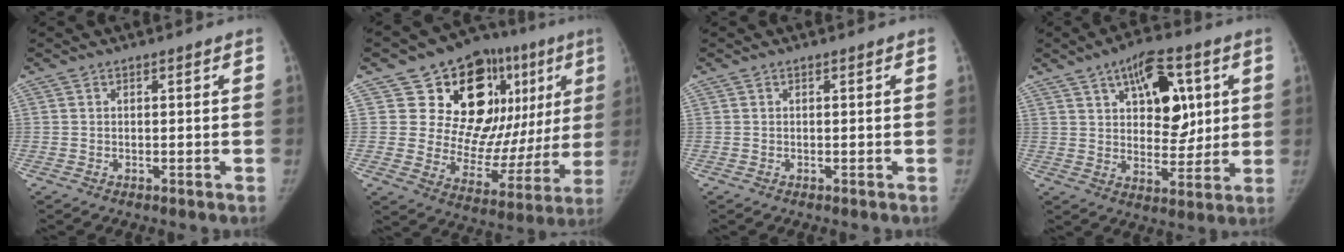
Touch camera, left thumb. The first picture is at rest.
{"total": 25.9, "force": [9.8, 14.8, 18.9], "torque": [-0.199, -0.010, 0.153]}
{"total": 0.0}
{"total": 14.4, "force": [5.3, 7.8, 10.9], "torque": [-0.117, -0.017, 0.083]}